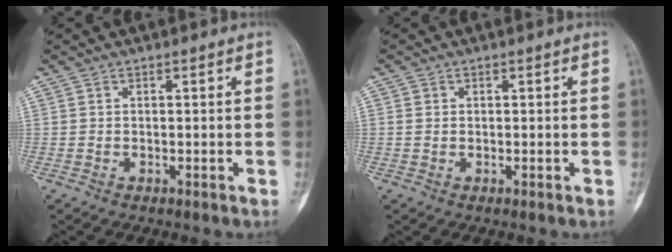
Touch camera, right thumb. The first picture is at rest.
{"total": 1.0, "force": [0.1, 0.8, 0.5], "torque": [-0.010, 0.001, 0.003]}